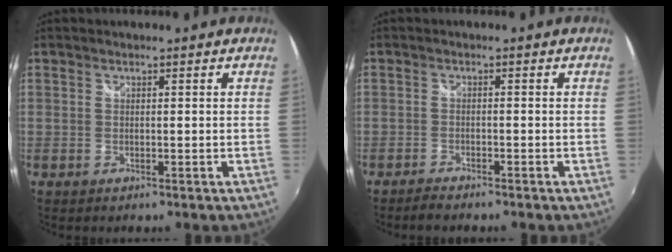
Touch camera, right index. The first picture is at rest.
{"total": 2.3, "force": [-2.2, 0.2, 0.5], "torque": [-0.023, -0.009, -0.043]}